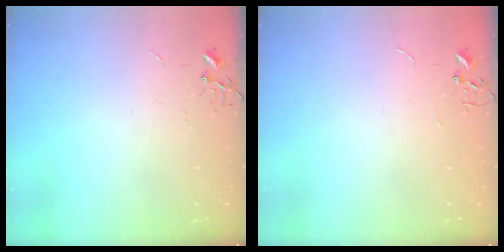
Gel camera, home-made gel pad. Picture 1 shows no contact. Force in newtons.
{"total": 0.0}